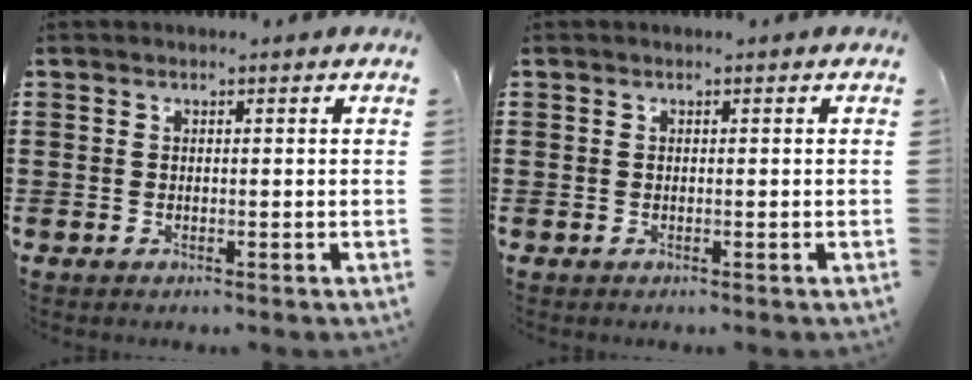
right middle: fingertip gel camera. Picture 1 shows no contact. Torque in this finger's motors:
{"motor_torque": [-2.14, 0.00, 0.00, -0.01]}